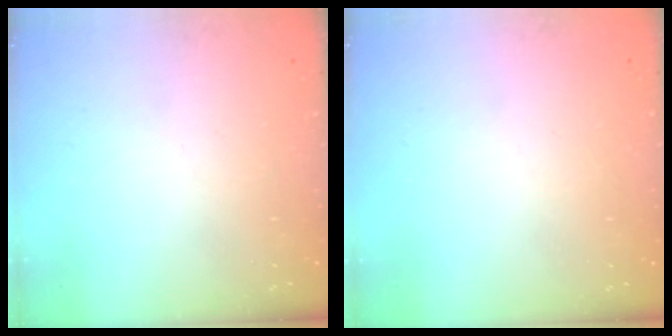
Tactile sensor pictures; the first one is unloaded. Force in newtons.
{"total": 2.2, "press": 2.2, "slide": 0.1}